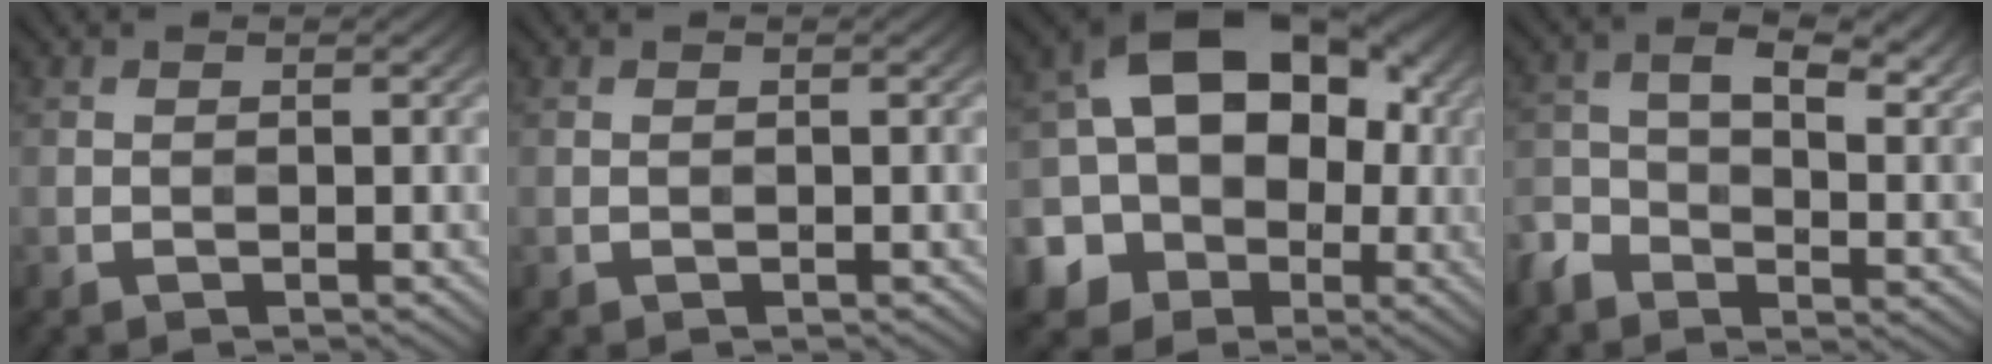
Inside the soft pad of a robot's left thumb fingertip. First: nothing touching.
{"total": 0.0}
{"total": 19.0, "force": [-2.3, 15.6, 10.6], "torque": [-0.194, -0.004, -0.064]}
{"total": 9.3, "force": [0.3, 6.2, 6.9], "torque": [-0.137, -0.018, -0.001]}